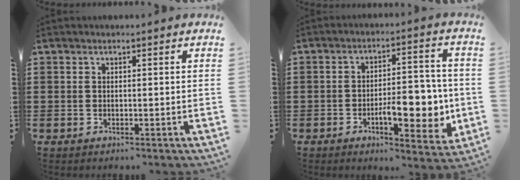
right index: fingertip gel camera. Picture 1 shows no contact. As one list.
[{"total": 9.7, "force": [-2.3, 4.2, 8.5], "torque": [-0.110, -0.006, -0.039]}]